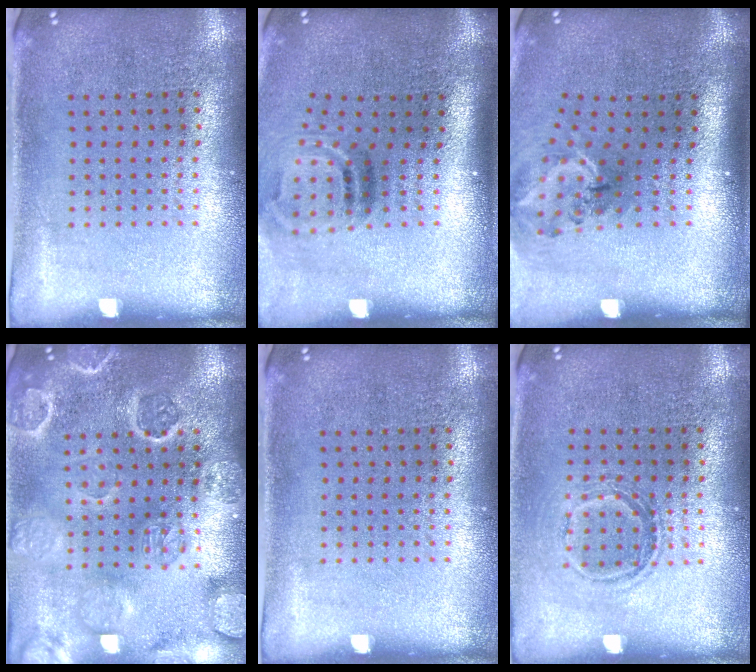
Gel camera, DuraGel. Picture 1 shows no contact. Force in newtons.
{"total": 2.0, "press": 1.3, "slide": 1.6}
{"total": 1.7, "press": 1.2, "slide": 1.3}
{"total": 3.3, "press": 3.1, "slide": 0.9}
{"total": 0.0}
{"total": 1.1, "press": 1.0, "slide": 0.6}